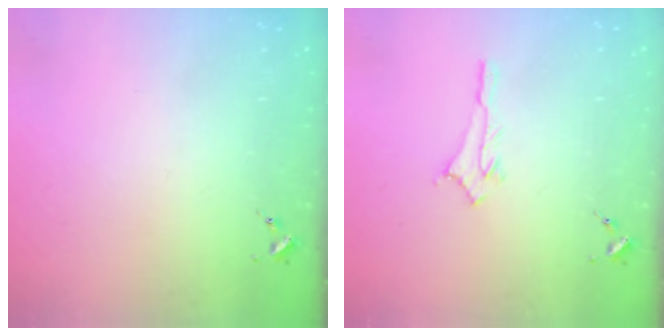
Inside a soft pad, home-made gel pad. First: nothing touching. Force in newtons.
{"total": 2.9, "press": 2.9, "slide": 0.3}